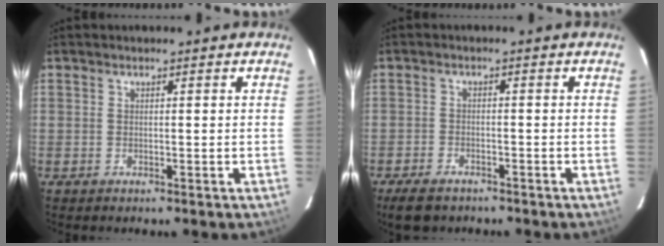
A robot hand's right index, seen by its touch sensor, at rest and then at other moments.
{"total": 5.9, "force": [-4.6, 2.8, 2.4], "torque": [-0.070, -0.005, -0.077]}